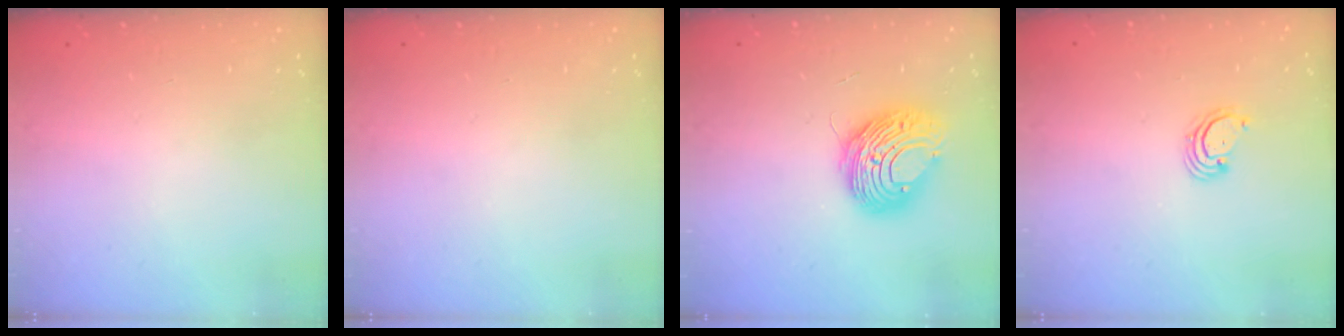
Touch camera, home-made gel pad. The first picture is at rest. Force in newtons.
{"total": 0.0}
{"total": 10.5, "press": 10.5, "slide": 1.3}
{"total": 2.7, "press": 2.7, "slide": 0.3}